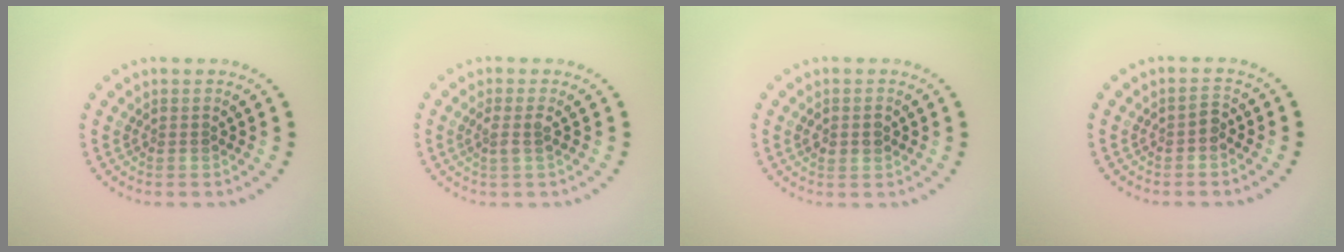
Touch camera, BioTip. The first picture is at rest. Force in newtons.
{"total": 1.5, "press": 1.2, "slide": 0.9}
{"total": 1.8, "press": 1.8, "slide": 0.0}
{"total": 1.1, "press": 1.0, "slide": 0.3}